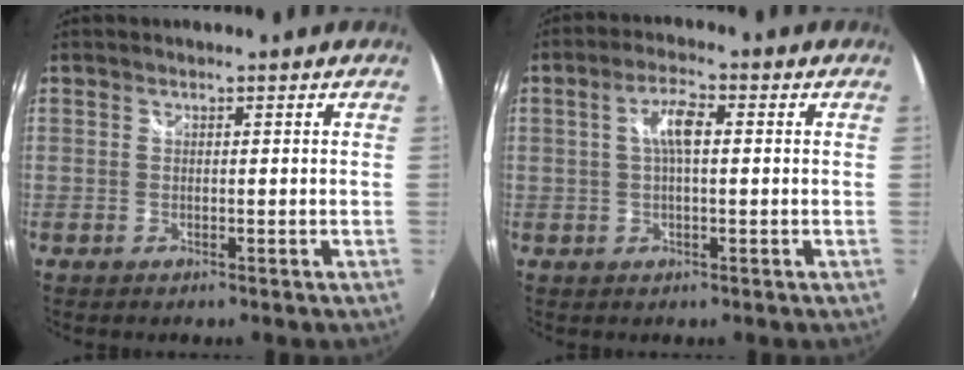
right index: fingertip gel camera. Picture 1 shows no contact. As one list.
[{"total": 5.0, "force": [0.6, 1.5, 4.7], "torque": [-0.088, 0.010, 0.012]}]